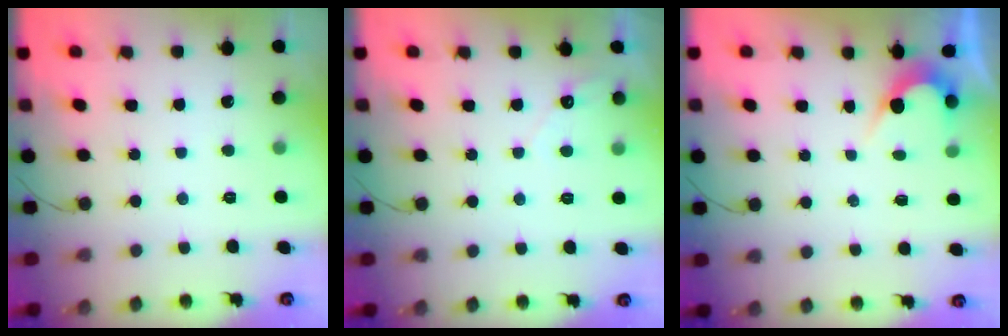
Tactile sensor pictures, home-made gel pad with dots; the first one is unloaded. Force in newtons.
{"total": 2.9, "press": 2.9, "slide": 0.1}
{"total": 2.6, "press": 2.6, "slide": 0.1}